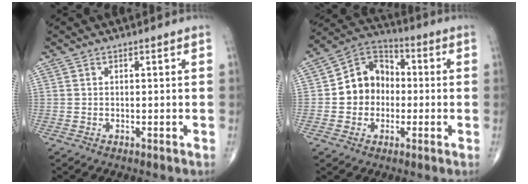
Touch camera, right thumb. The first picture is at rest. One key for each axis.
{"total": 11.1, "fx": -0.7, "fy": 9.4, "fz": 5.8, "tx": -0.063, "ty": 0.033, "tz": -0.026}